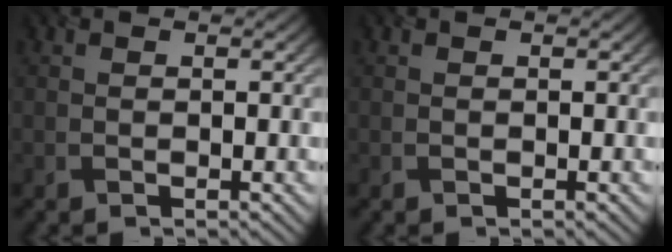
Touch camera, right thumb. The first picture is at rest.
{"total": 0.0}